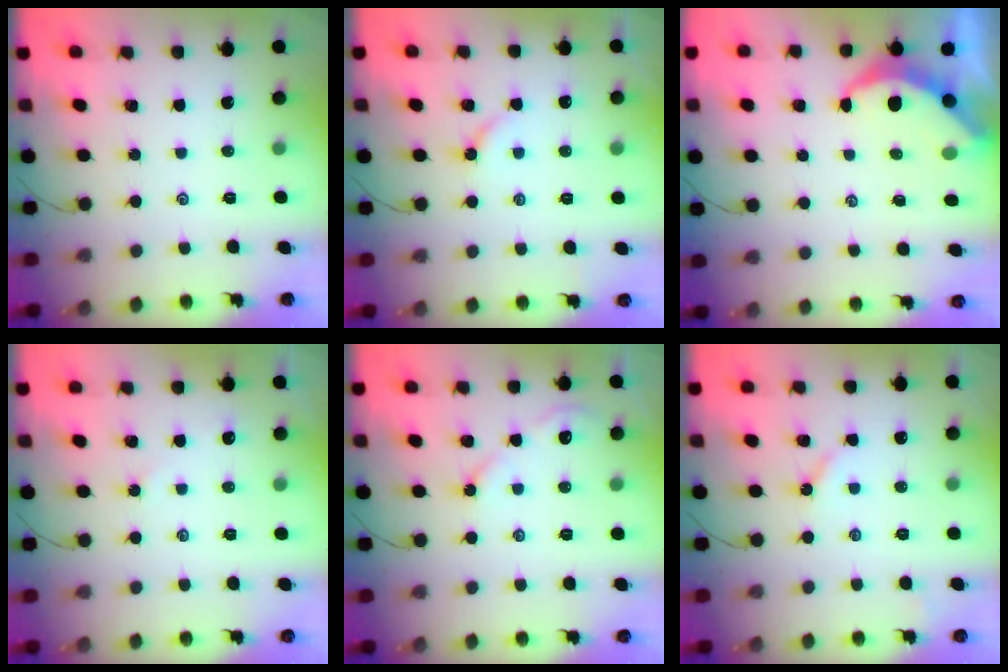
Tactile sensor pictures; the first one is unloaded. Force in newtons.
{"total": 4.6, "press": 4.5, "slide": 0.7}
{"total": 5.3, "press": 5.3, "slide": 0.4}
{"total": 2.8, "press": 2.8, "slide": 0.5}
{"total": 4.5, "press": 4.5, "slide": 0.7}
{"total": 2.3, "press": 2.3, "slide": 0.3}